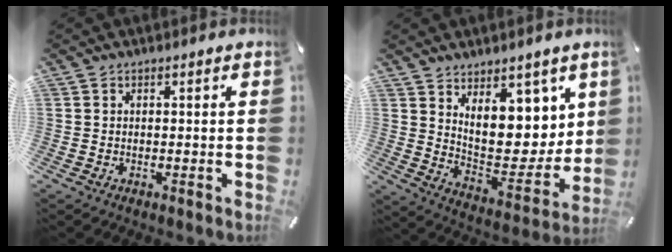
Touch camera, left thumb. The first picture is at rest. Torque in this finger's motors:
{"motor_torque": [1.17, -0.11, 0.36, -0.30, 0.37]}